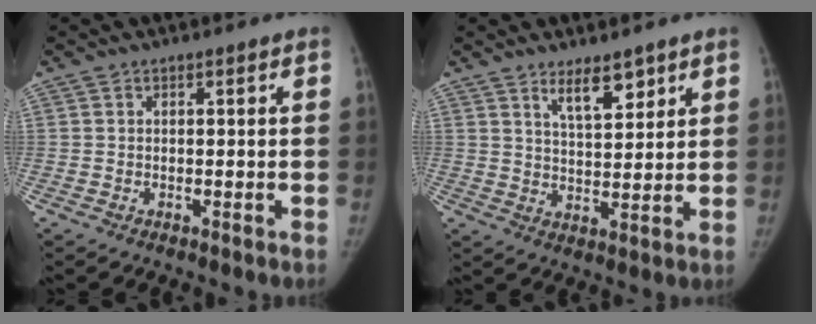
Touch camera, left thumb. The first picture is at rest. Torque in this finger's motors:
{"motor_torque": [0.97, 0.34, 0.77, -0.80, 0.15]}